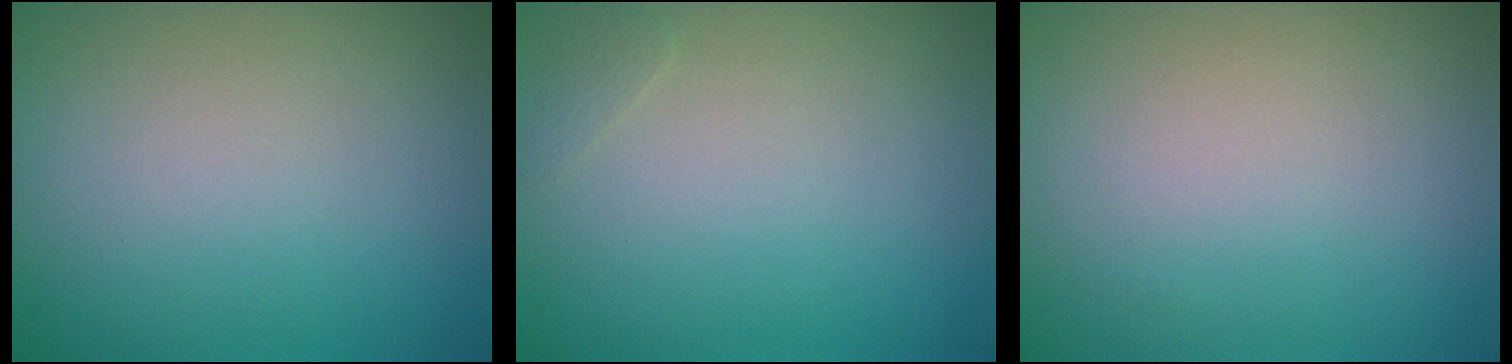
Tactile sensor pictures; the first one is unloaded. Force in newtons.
{"total": 0.5, "press": 0.5, "slide": 0.0}
{"total": 0.0}